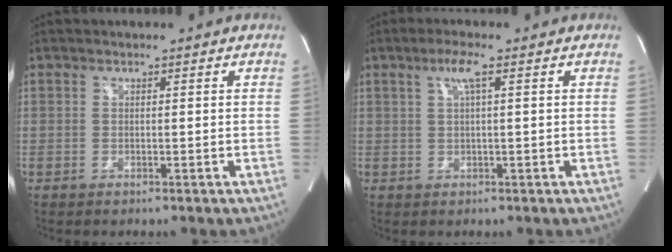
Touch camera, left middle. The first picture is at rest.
{"total": 3.0, "force": [1.3, -0.1, 2.7], "torque": [-0.062, 0.004, 0.026]}